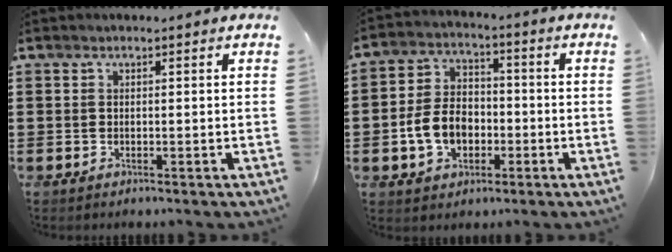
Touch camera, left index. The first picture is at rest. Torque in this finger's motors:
{"motor_torque": [1.68, 0.46, 0.36, 0.15]}